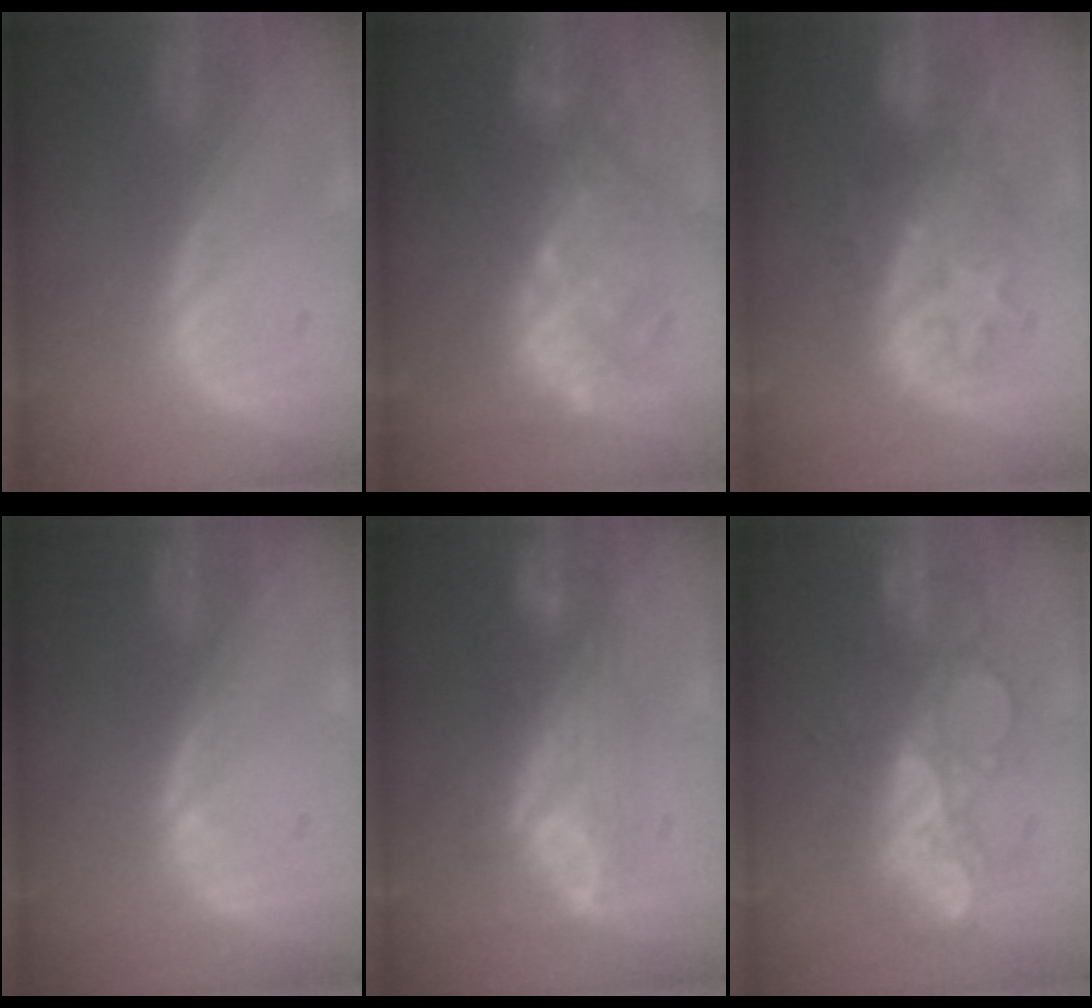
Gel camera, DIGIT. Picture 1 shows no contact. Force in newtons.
{"total": 9.2, "press": 9.0, "slide": 2.1}
{"total": 8.3, "press": 8.2, "slide": 1.0}
{"total": 0.8, "press": 0.6, "slide": 0.6}
{"total": 7.9, "press": 6.8, "slide": 3.9}
{"total": 8.7, "press": 8.6, "slide": 1.5}